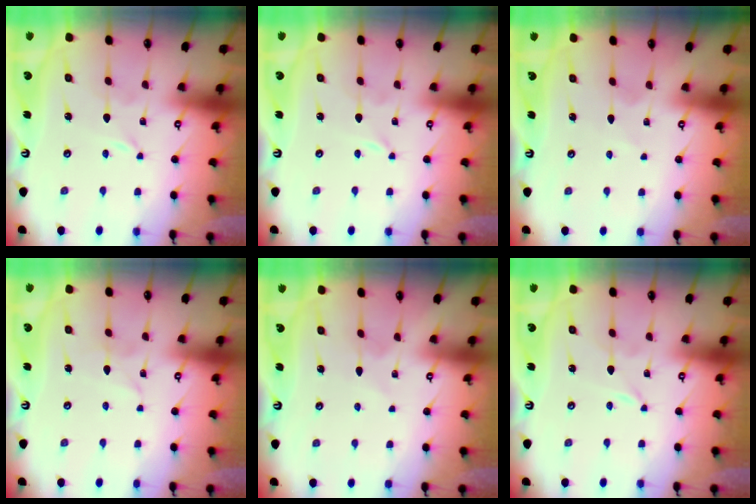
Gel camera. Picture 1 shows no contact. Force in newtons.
{"total": 0.0}
{"total": 1.9, "press": 1.8, "slide": 0.3}
{"total": 2.3, "press": 2.3, "slide": 0.0}
{"total": 5.0, "press": 4.9, "slide": 0.5}
{"total": 0.0}